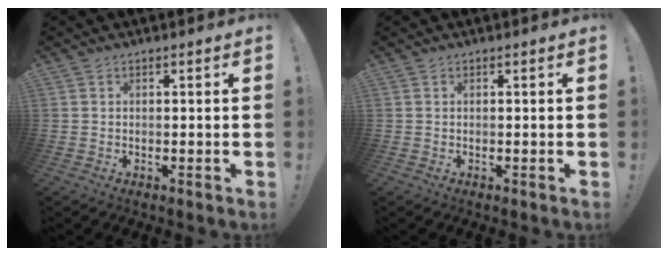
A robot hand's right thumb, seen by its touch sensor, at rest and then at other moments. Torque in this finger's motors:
{"motor_torque": [0.00, 0.00, -0.07, 0.07, 0.00]}